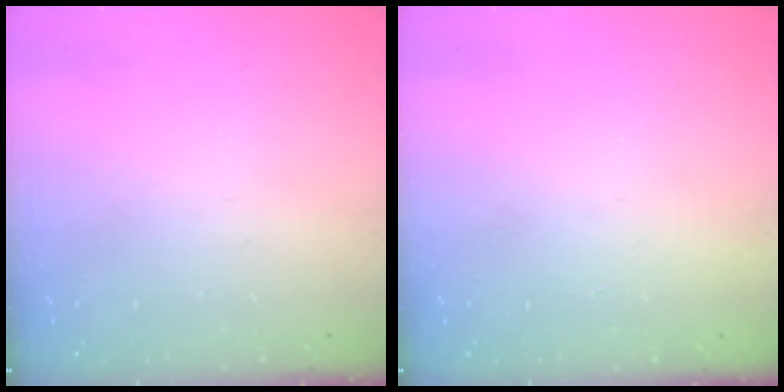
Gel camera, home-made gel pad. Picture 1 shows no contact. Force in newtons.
{"total": 1.5, "press": 1.5, "slide": 0.1}